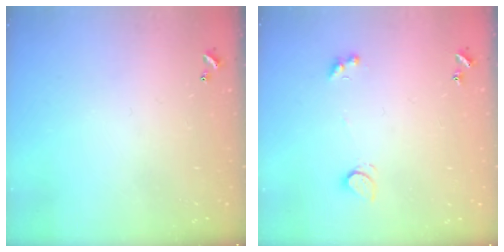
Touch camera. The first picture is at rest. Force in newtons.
{"total": 2.5, "press": 2.4, "slide": 0.5}